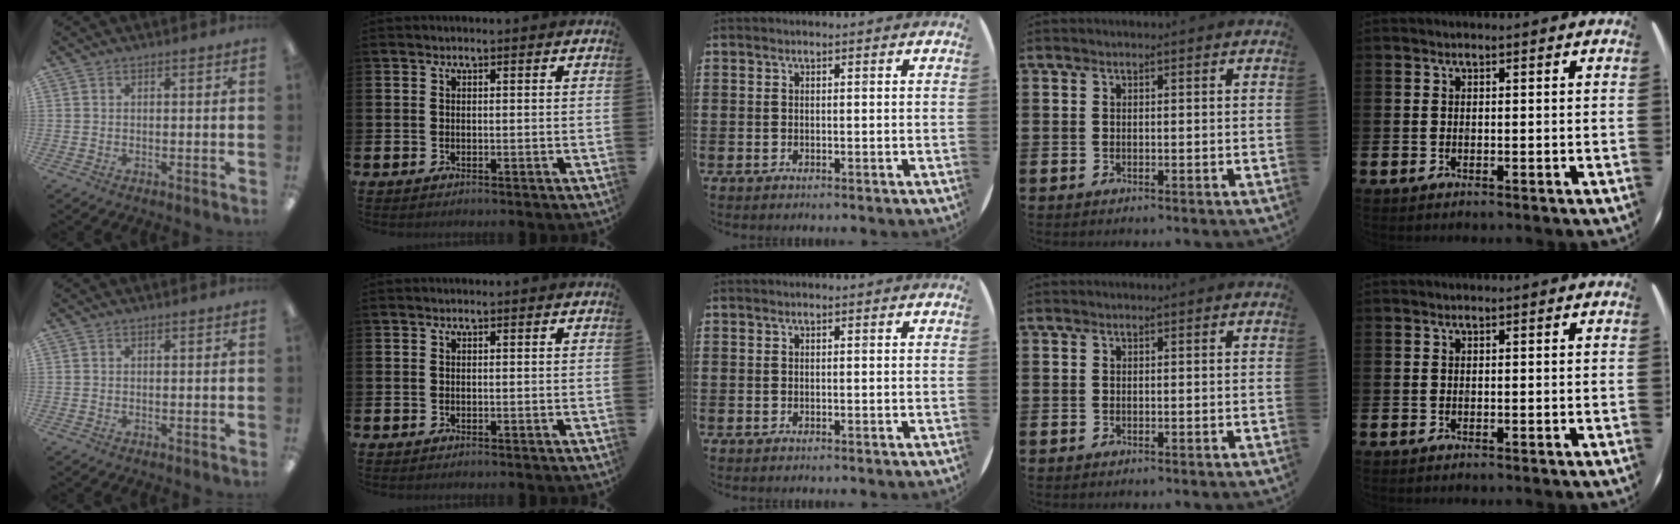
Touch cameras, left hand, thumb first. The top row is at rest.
{}